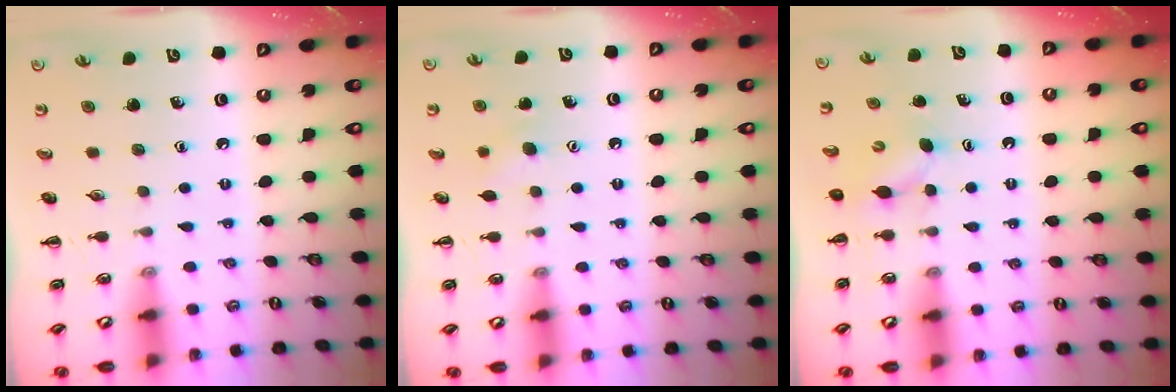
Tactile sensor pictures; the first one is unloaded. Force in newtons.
{"total": 4.4, "press": 4.2, "slide": 1.0}
{"total": 3.1, "press": 3.1, "slide": 0.7}